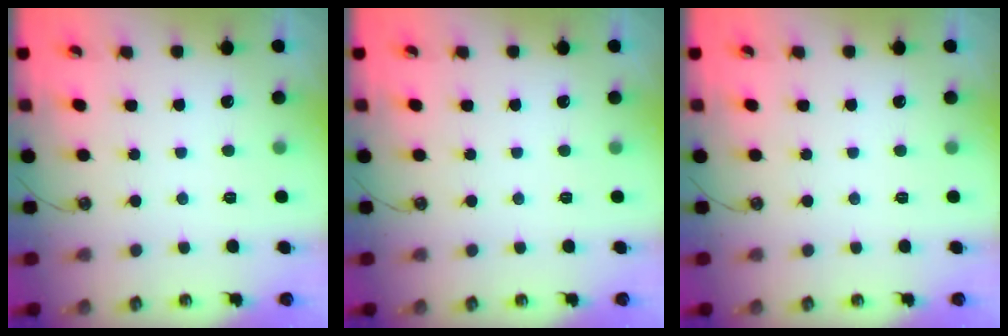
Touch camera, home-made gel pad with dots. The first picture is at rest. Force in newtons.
{"total": 0.0}
{"total": 0.0}